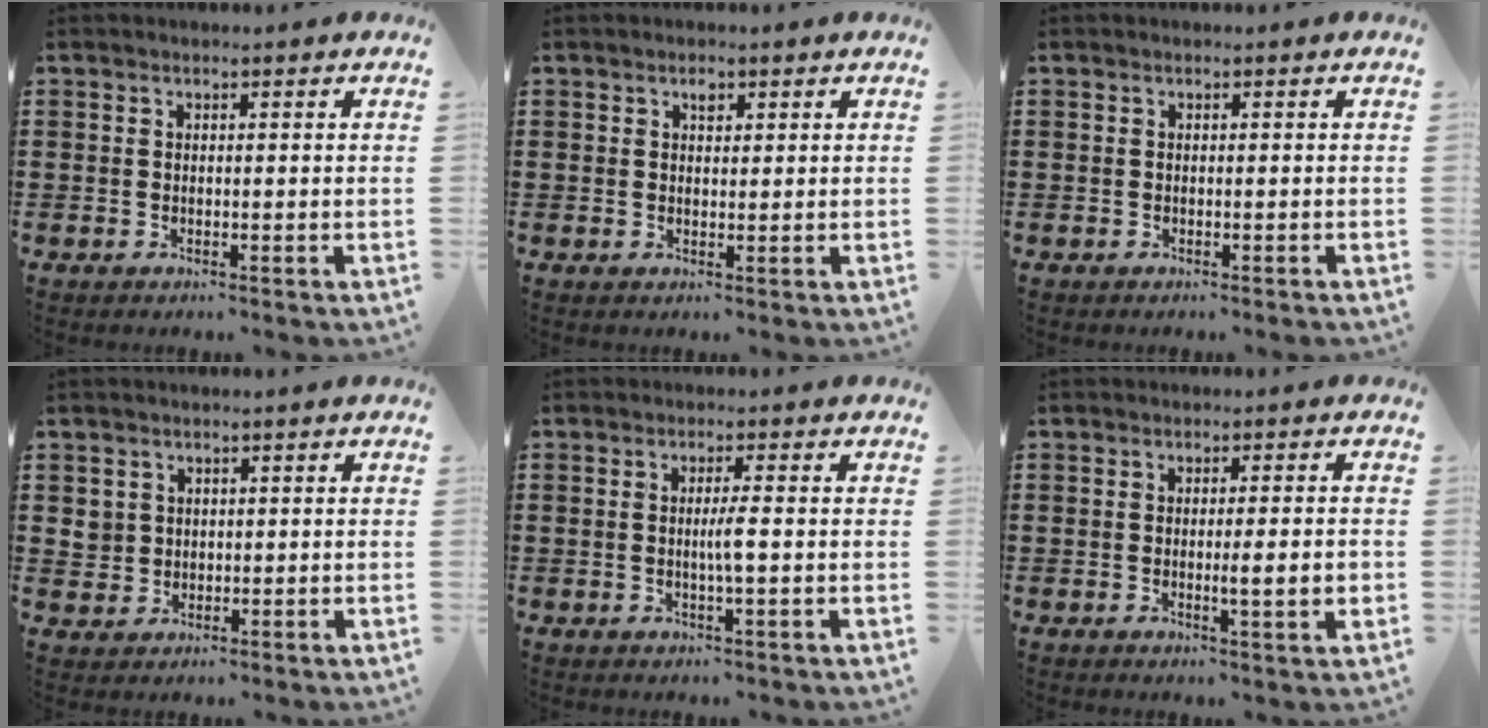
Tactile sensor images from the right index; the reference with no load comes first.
{"total": 1.4, "force": [0.8, 0.8, 0.9], "torque": [-0.011, 0.001, 0.012]}
{"total": 0.0}
{"total": 2.4, "force": [0.8, 2.3, 0.3], "torque": [-0.017, 0.011, 0.015]}
{"total": 2.6, "force": [-0.3, -0.1, 2.6], "torque": [-0.047, -0.005, -0.008]}
{"total": 3.8, "force": [-0.6, 0.1, 3.7], "torque": [-0.062, -0.007, -0.011]}